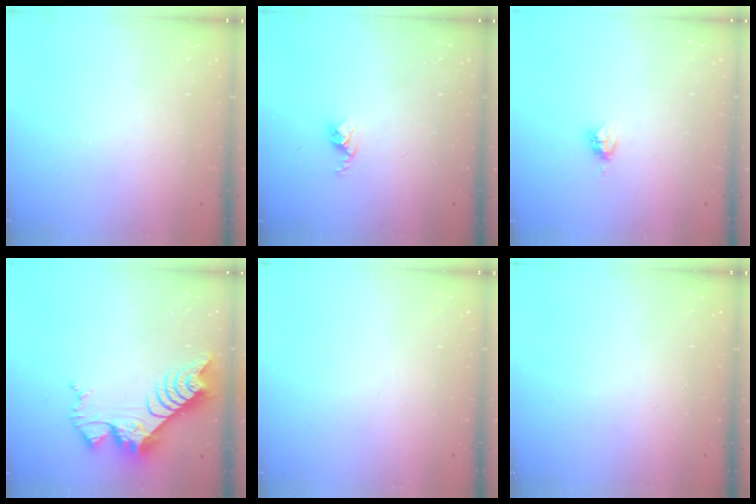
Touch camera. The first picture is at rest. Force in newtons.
{"total": 2.5, "press": 2.5, "slide": 0.4}
{"total": 4.1, "press": 4.1, "slide": 0.2}
{"total": 10.6, "press": 10.6, "slide": 0.9}
{"total": 0.0}
{"total": 1.7, "press": 1.7, "slide": 0.2}